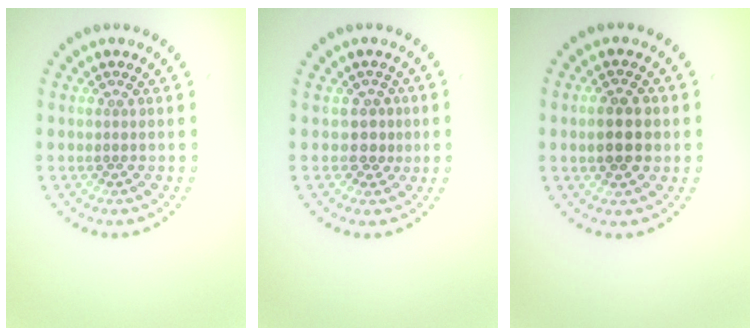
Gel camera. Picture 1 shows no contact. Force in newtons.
{"total": 1.8, "press": 1.3, "slide": 1.3}
{"total": 3.8, "press": 3.8, "slide": 0.1}